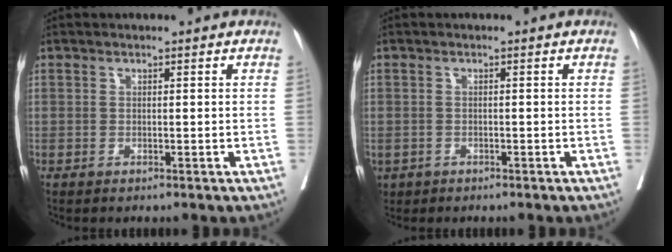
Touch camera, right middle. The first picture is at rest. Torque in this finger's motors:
{"motor_torque": [0.43, -0.28, 1.05, 0.21]}